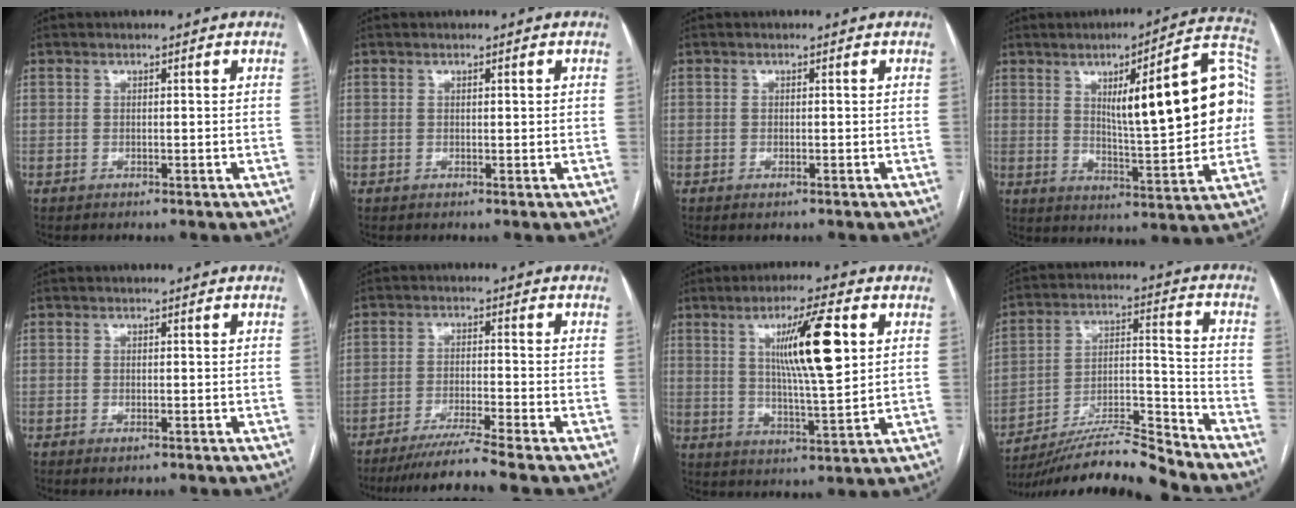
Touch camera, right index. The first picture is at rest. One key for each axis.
{"total": 0.6, "fx": 0.2, "fy": 0.2, "fz": 0.5, "tx": -0.009, "ty": 0.001, "tz": 0.002}
{"total": 0.7, "fx": -0.4, "fy": 0.1, "fz": 0.5, "tx": -0.009, "ty": -0.002, "tz": -0.004}
{"total": 19.9, "fx": 3.2, "fy": 3.4, "fz": 19.4, "tx": -0.257, "ty": 0.029, "tz": 0.046}
{"total": 1.1, "fx": -0.6, "fy": 0.4, "fz": 0.8, "tx": -0.013, "ty": -0.003, "tz": -0.005}
{"total": 7.4, "fx": -6.3, "fy": -2.5, "fz": 3.0, "tx": -0.045, "ty": -0.029, "tz": -0.109}
{"total": 12.1, "fx": 3.7, "fy": 1.0, "fz": 11.5, "tx": -0.192, "ty": 0.001, "tz": 0.063}
{"total": 14.6, "fx": -13.8, "fy": -0.7, "fz": 4.8, "tx": -0.078, "ty": 0.026, "tz": -0.243}